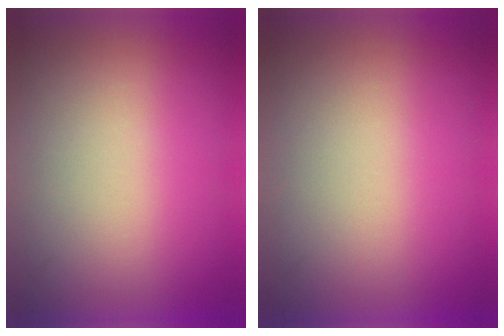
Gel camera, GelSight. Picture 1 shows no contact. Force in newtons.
{"total": 0.0}